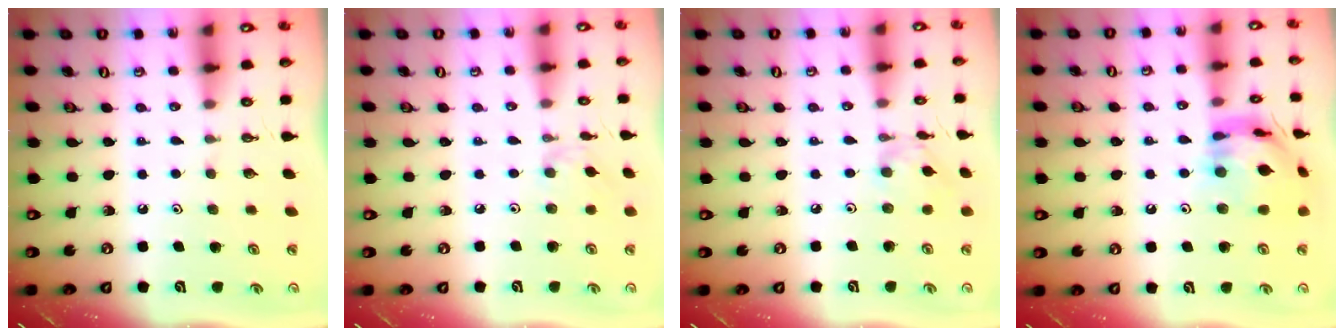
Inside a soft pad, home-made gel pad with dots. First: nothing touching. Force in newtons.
{"total": 1.3, "press": 1.2, "slide": 0.4}
{"total": 3.2, "press": 3.1, "slide": 0.4}
{"total": 15.6, "press": 15.6, "slide": 1.4}